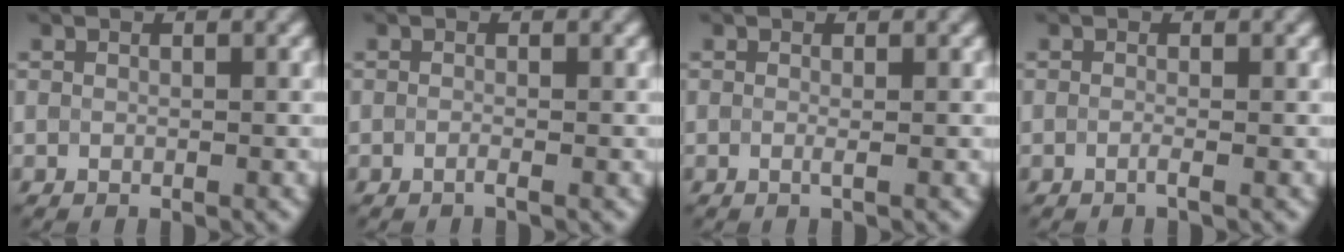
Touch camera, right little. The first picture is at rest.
{"total": 1.0, "force": [-1.0, -0.2, -0.1], "torque": [0.002, -0.006, -0.012]}
{"total": 0.6, "force": [-0.5, -0.2, 0.1], "torque": [-0.005, -0.005, -0.008]}
{"total": 0.9, "force": [-0.9, -0.2, 0.1], "torque": [-0.001, -0.006, -0.012]}